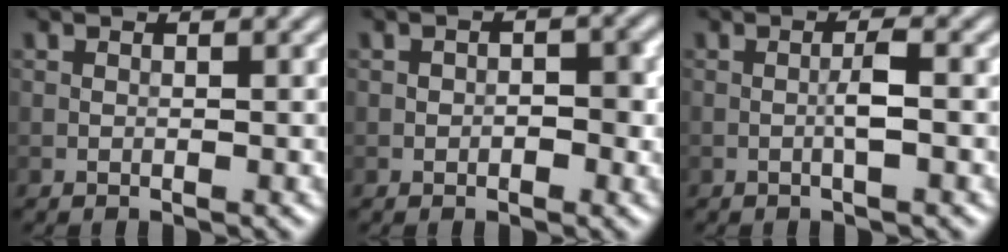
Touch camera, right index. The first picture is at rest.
{"total": 2.0, "force": [-0.3, 1.4, 1.5], "torque": [-0.014, -0.001, -0.005]}
{"total": 1.5, "force": [-0.3, 0.0, 1.5], "torque": [-0.027, 0.003, -0.006]}